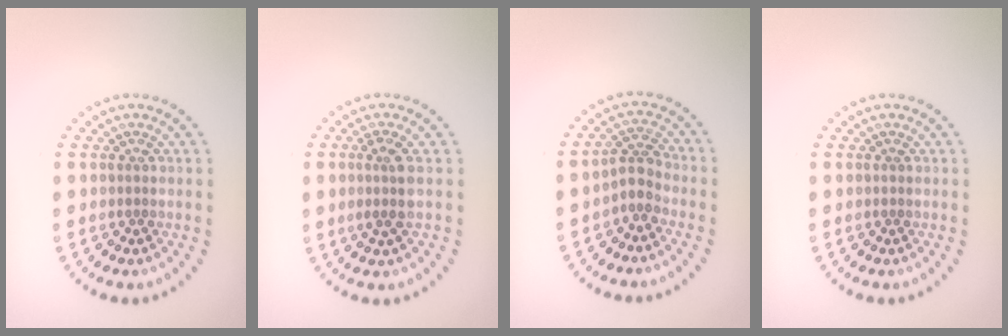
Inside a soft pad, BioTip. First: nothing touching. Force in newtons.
{"total": 2.0, "press": 1.6, "slide": 1.2}
{"total": 2.3, "press": 1.8, "slide": 1.6}
{"total": 0.0}